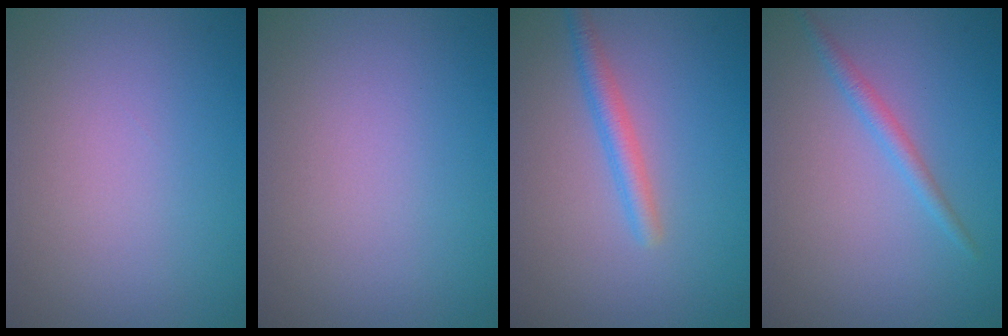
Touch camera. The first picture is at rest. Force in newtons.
{"total": 0.0}
{"total": 2.0, "press": 2.0, "slide": 0.1}
{"total": 1.4, "press": 1.4, "slide": 0.1}